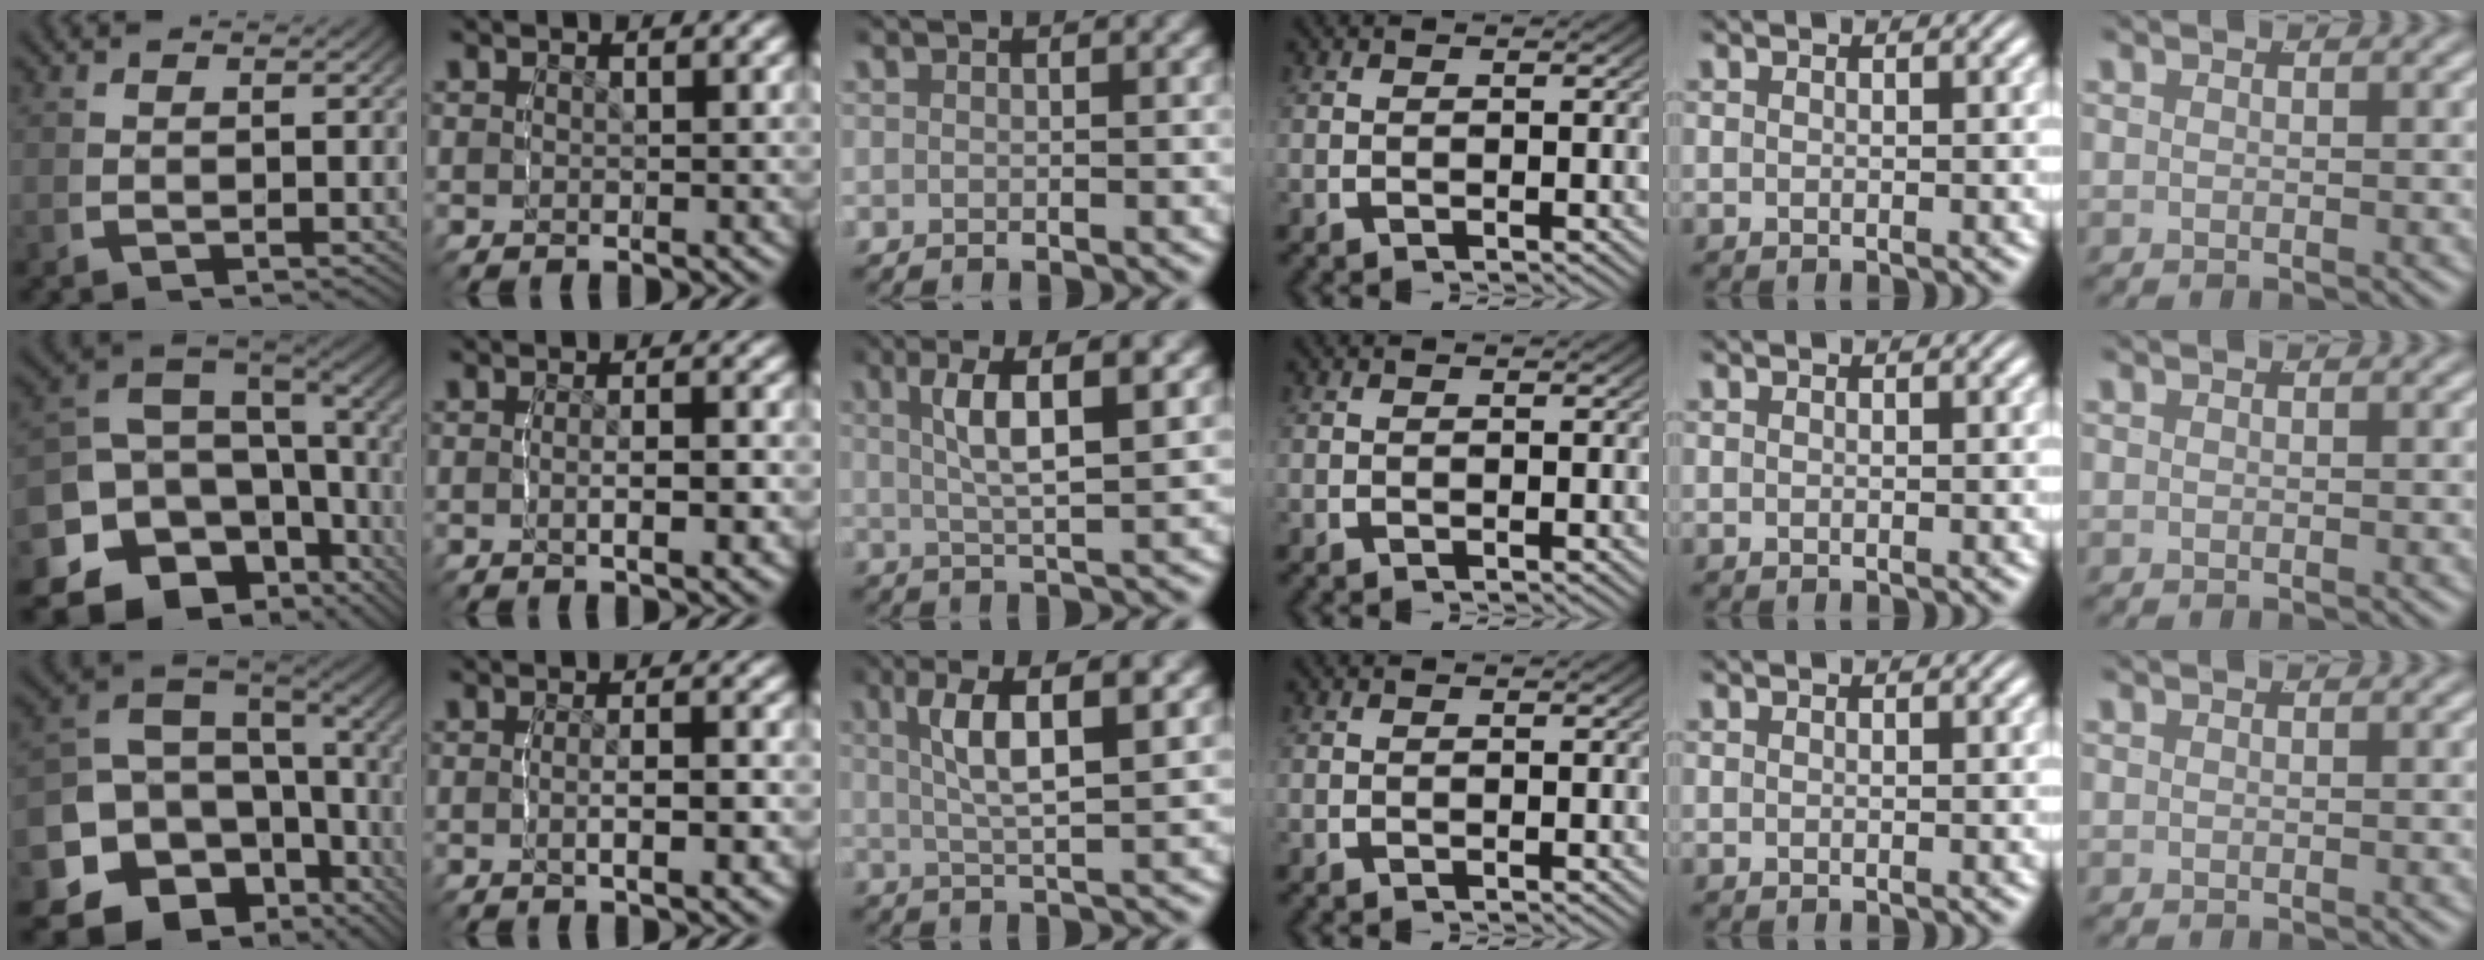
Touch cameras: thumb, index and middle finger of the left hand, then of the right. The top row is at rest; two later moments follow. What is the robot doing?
{"motion": "grasp_and_lifting", "object": "sponge"}